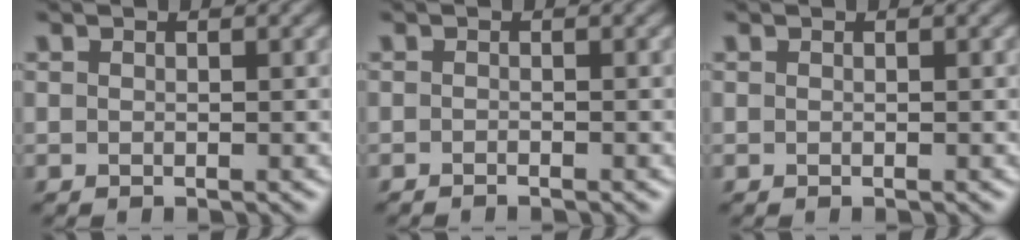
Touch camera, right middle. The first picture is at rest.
{"total": 0.6, "force": [-0.5, 0.1, 0.3], "torque": [-0.003, -0.001, -0.011]}
{"total": 0.0}